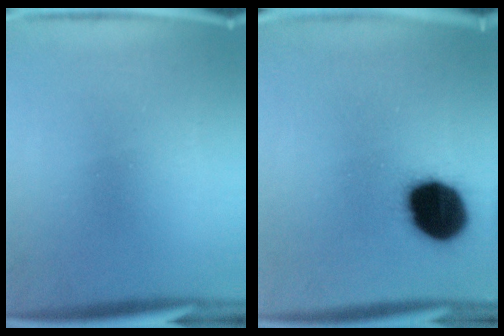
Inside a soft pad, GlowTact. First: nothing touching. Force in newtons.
{"total": 18.2}